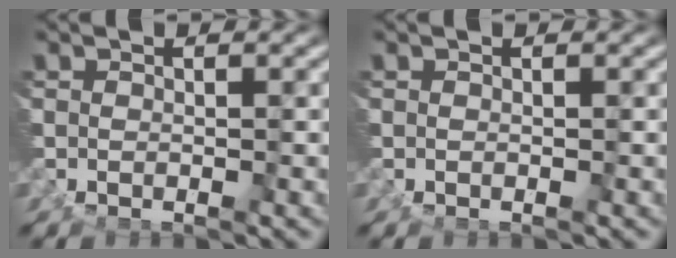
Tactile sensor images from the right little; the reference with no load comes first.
{"total": 0.0}